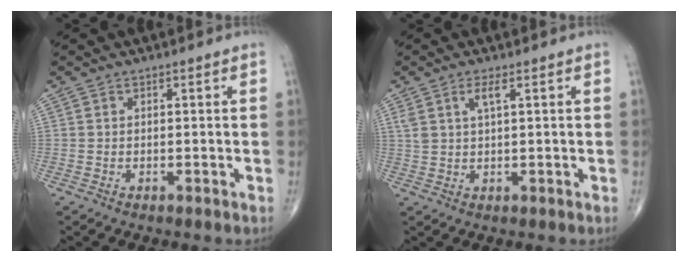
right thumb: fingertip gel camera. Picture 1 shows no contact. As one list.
[{"total": 3.2, "force": [1.5, 0.8, 2.7], "torque": [-0.061, 0.000, 0.034]}]